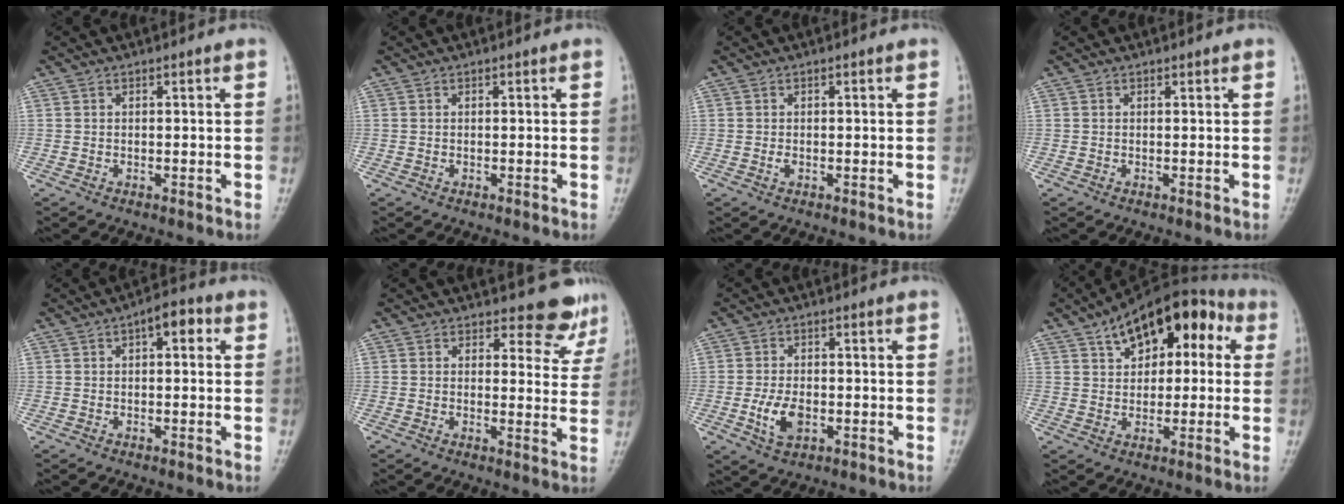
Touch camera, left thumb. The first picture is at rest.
{"total": 0.0}
{"total": 0.6, "force": [-0.2, 0.4, 0.5], "torque": [-0.010, -0.001, -0.005]}
{"total": 0.0}
{"total": 4.7, "force": [1.4, 2.3, 3.9], "torque": [-0.038, 0.011, 0.007]}
{"total": 6.2, "force": [5.4, 2.9, 1.0], "torque": [0.022, -0.038, 0.047]}
{"total": 5.8, "force": [-1.5, 3.3, 4.5], "torque": [-0.085, 0.002, -0.025]}
{"total": 15.5, "force": [5.7, 8.7, 11.5], "torque": [-0.129, 0.028, 0.078]}